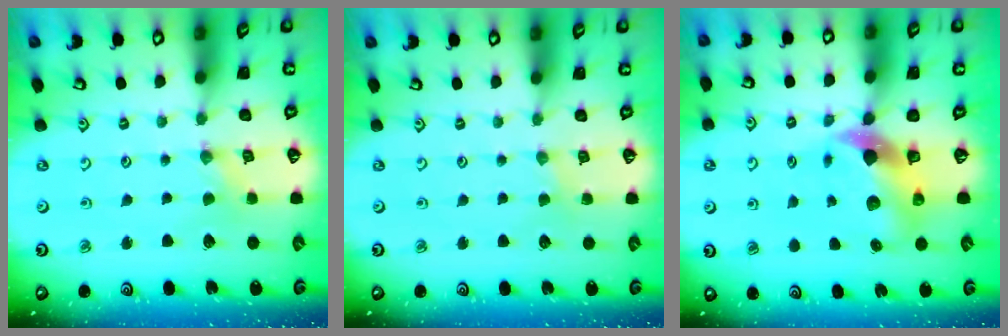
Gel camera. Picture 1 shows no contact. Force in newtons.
{"total": 1.3, "press": 1.2, "slide": 0.3}
{"total": 9.2, "press": 9.1, "slide": 1.3}